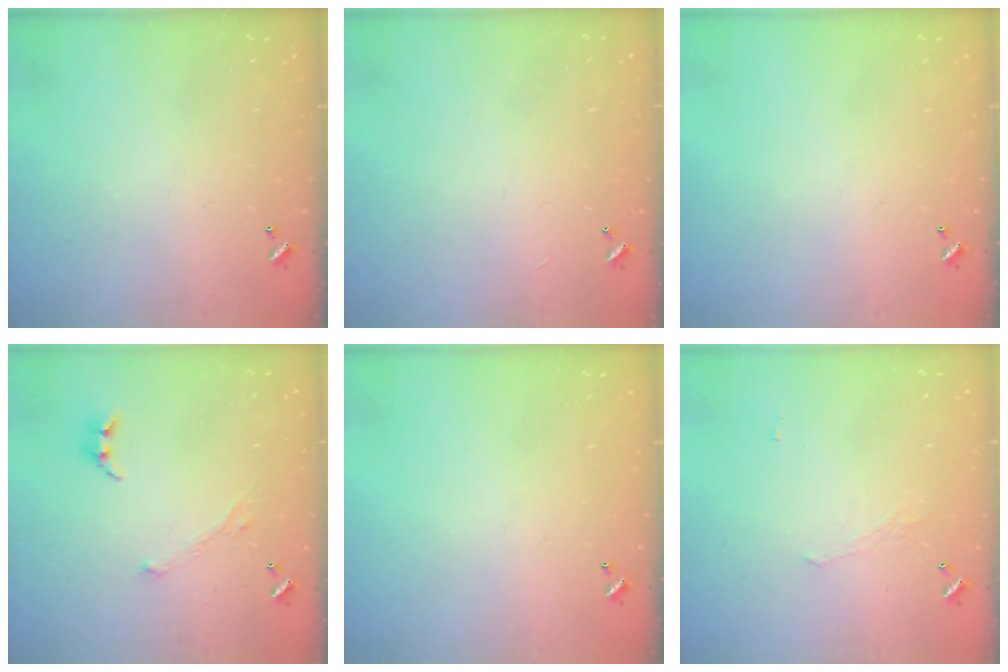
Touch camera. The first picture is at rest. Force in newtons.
{"total": 2.8, "press": 2.8, "slide": 0.3}
{"total": 0.0}
{"total": 1.7, "press": 1.6, "slide": 0.5}
{"total": 0.0}
{"total": 1.1, "press": 0.8, "slide": 0.7}